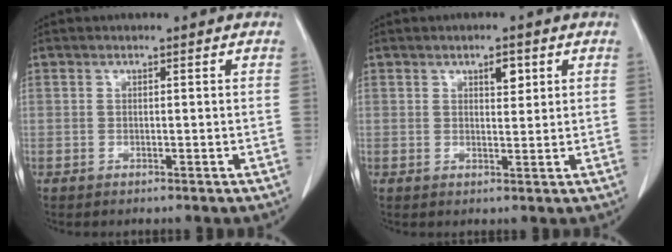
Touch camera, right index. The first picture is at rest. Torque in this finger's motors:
{"motor_torque": [0.09, 0.08, 0.00, 0.02]}